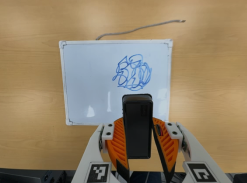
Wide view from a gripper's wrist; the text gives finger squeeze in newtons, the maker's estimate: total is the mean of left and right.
{"total": 6.1, "left": 5.8, "right": 6.4}